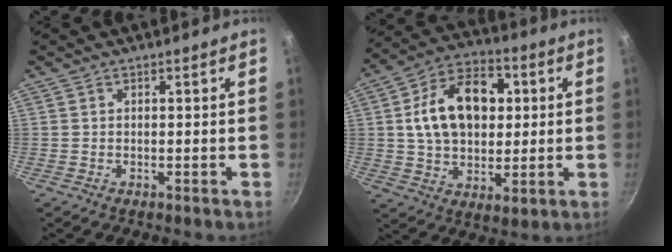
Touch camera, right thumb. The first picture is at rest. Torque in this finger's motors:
{"motor_torque": [-0.28, 2.66, 1.07, 0.00, 0.28]}